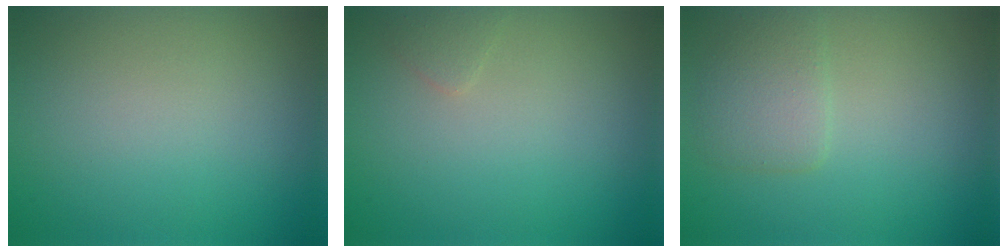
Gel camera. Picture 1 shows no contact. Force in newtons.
{"total": 0.8, "press": 0.7, "slide": 0.1}
{"total": 2.4, "press": 2.4, "slide": 0.2}